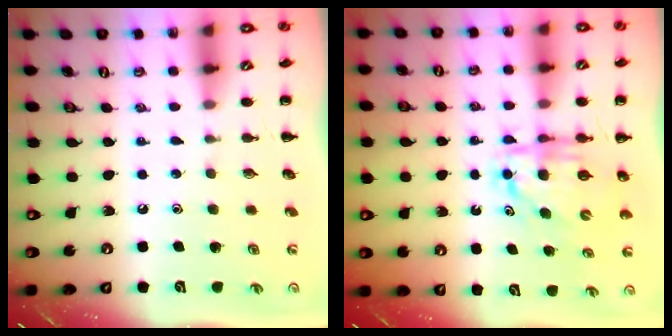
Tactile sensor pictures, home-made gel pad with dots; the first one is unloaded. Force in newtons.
{"total": 6.7, "press": 6.6, "slide": 1.0}